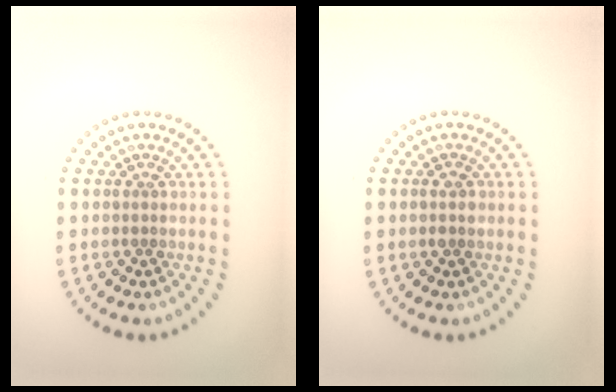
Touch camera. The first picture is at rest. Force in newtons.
{"total": 1.3, "press": 1.3, "slide": 0.1}